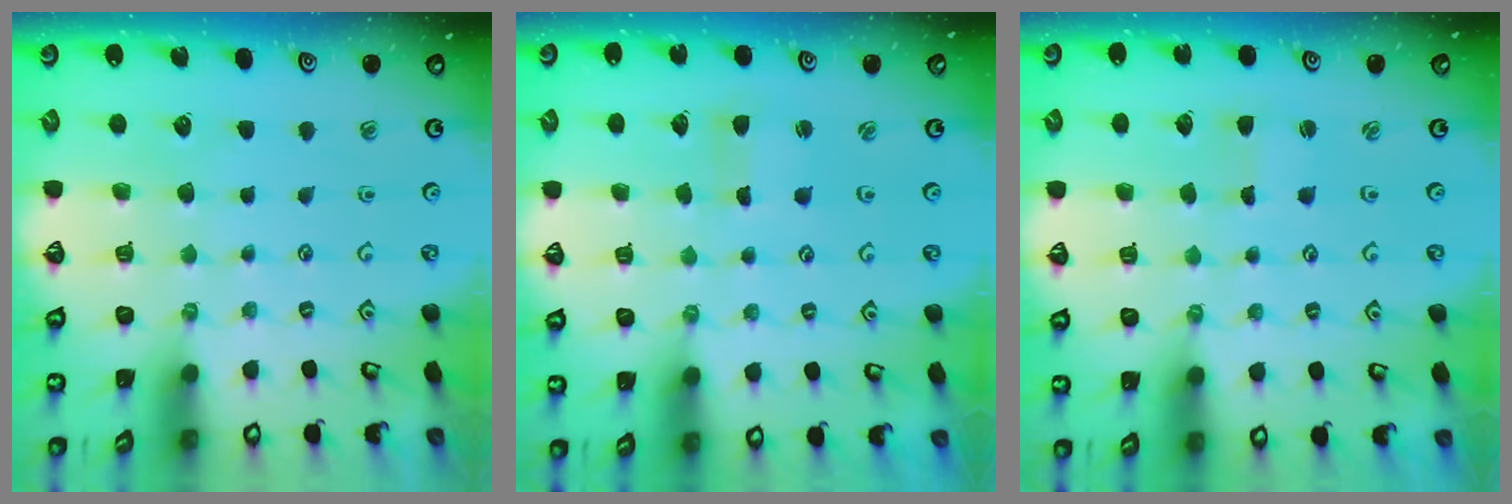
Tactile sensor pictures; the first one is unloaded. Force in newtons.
{"total": 0.9, "press": 0.9, "slide": 0.1}
{"total": 0.9, "press": 0.9, "slide": 0.1}